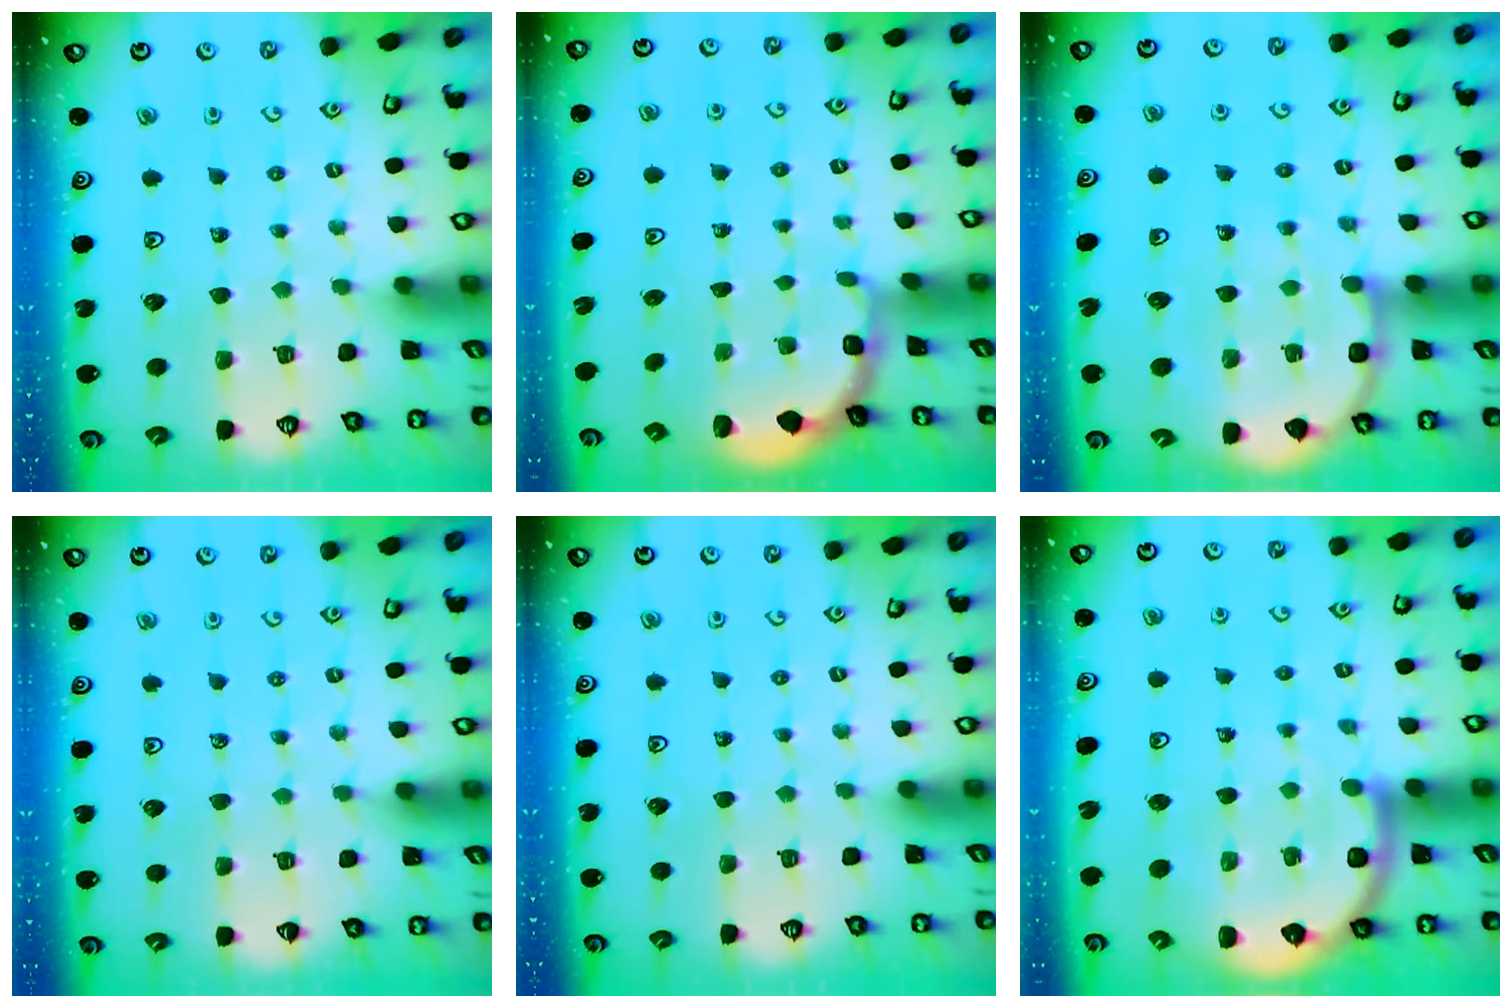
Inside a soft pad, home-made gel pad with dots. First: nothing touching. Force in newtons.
{"total": 1.8, "press": 1.6, "slide": 0.7}
{"total": 9.3, "press": 9.1, "slide": 2.0}
{"total": 2.0, "press": 2.0, "slide": 0.3}
{"total": 0.0}
{"total": 9.2, "press": 8.9, "slide": 2.5}